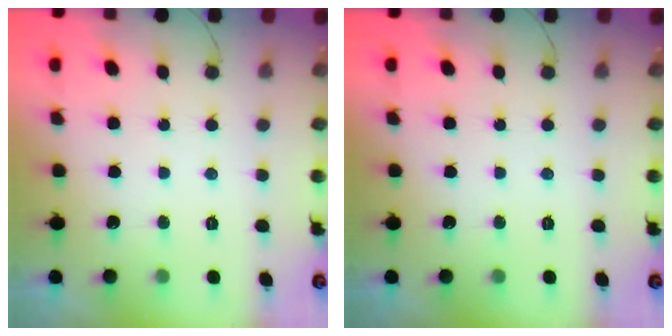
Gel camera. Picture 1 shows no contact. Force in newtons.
{"total": 0.0}